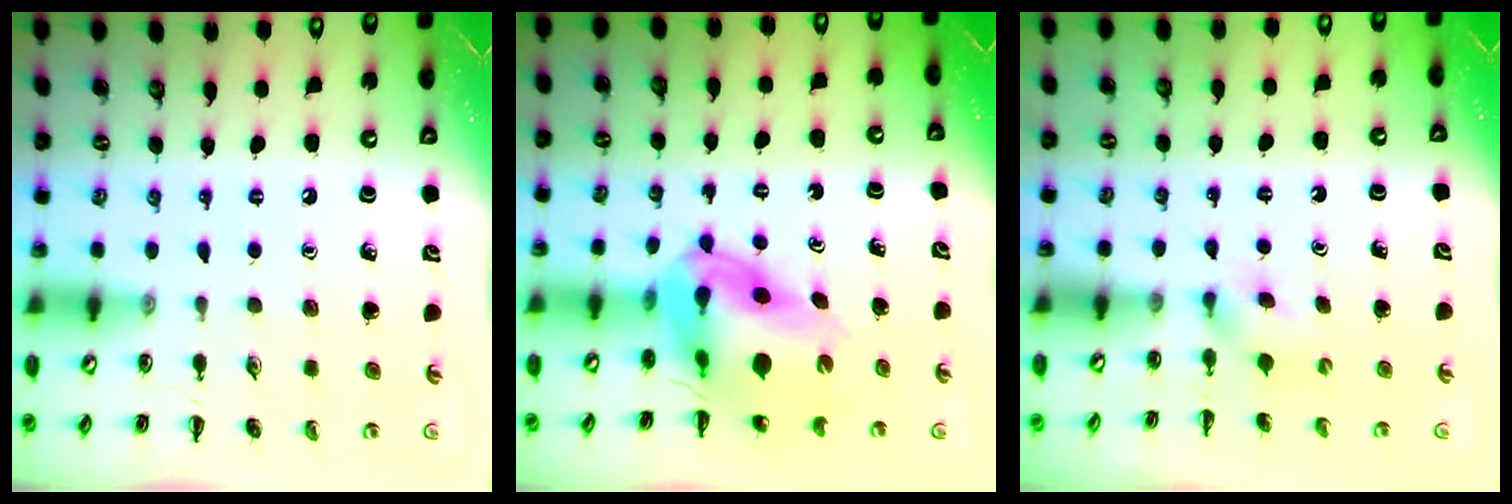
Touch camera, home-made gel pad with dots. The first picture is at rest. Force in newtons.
{"total": 9.9, "press": 9.5, "slide": 2.9}
{"total": 2.4, "press": 2.3, "slide": 0.9}